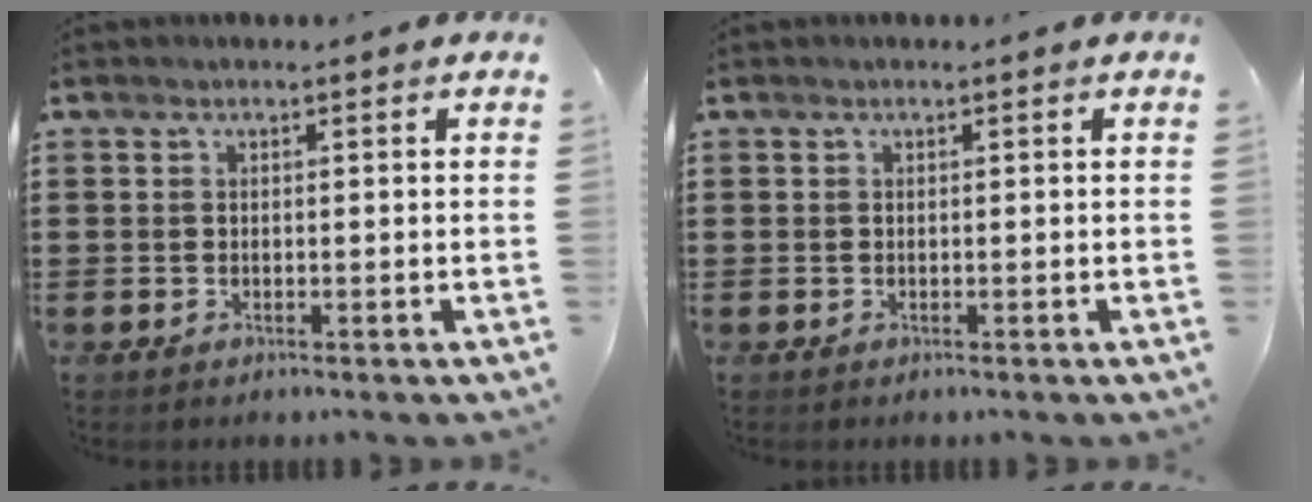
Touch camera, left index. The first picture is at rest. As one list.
[{"total": 0.0}]